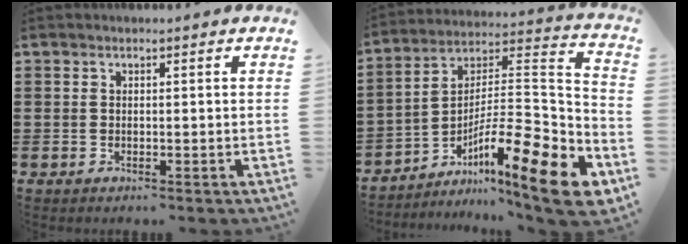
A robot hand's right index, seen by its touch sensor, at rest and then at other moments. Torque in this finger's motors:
{"motor_torque": [0.75, -0.66, 0.71, 0.16]}